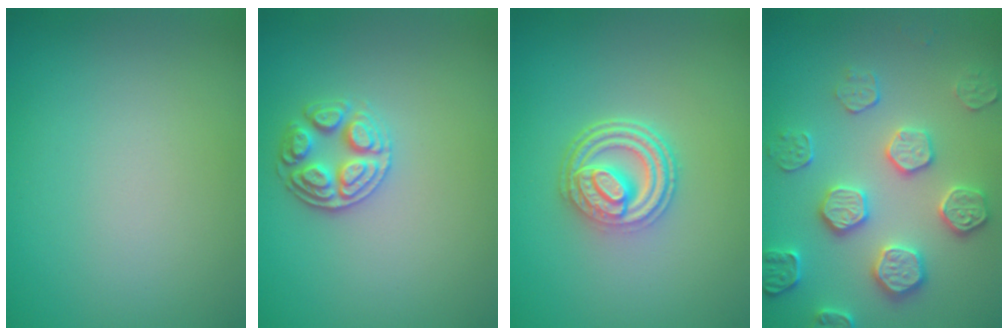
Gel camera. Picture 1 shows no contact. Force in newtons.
{"total": 2.8, "press": 2.7, "slide": 0.6}
{"total": 4.7, "press": 3.6, "slide": 3.0}
{"total": 4.6, "press": 4.3, "slide": 1.6}